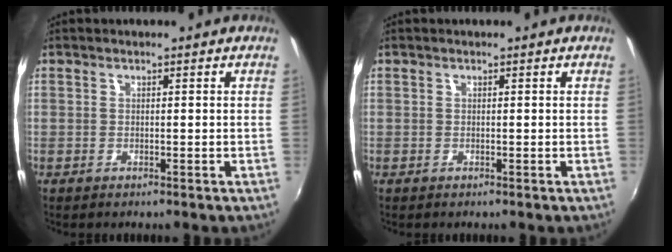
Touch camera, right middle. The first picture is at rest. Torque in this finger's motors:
{"motor_torque": [0.05, -0.24, 0.03, 0.00]}